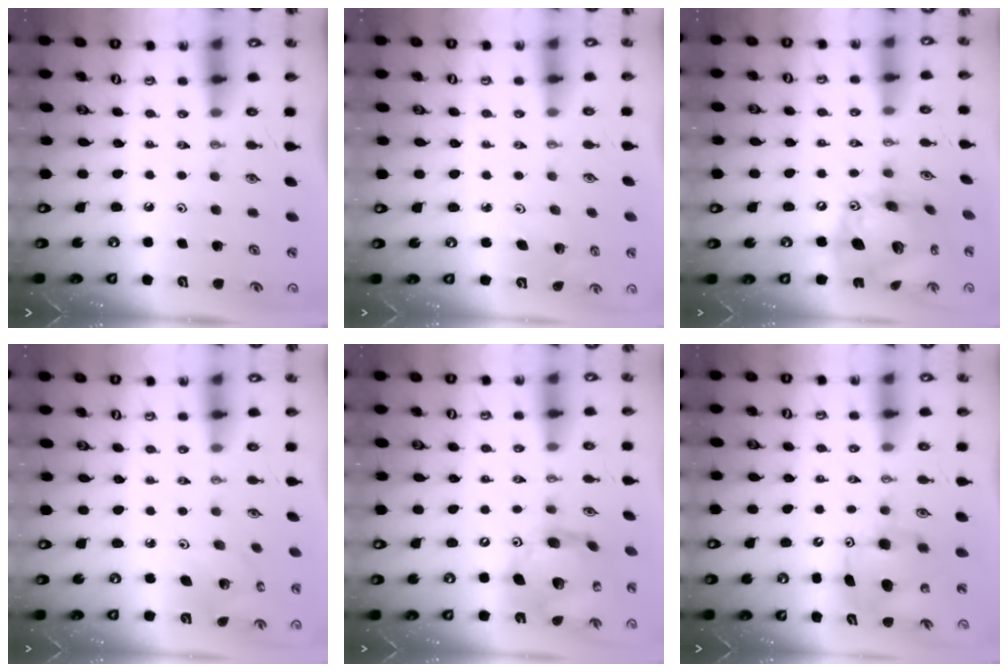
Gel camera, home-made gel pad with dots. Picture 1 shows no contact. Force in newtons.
{"total": 2.6, "press": 2.6, "slide": 0.2}
{"total": 19.9, "press": 19.8, "slide": 2.3}
{"total": 4.0, "press": 4.0, "slide": 0.2}
{"total": 16.3, "press": 16.2, "slide": 1.7}
{"total": 8.5, "press": 8.5, "slide": 0.8}